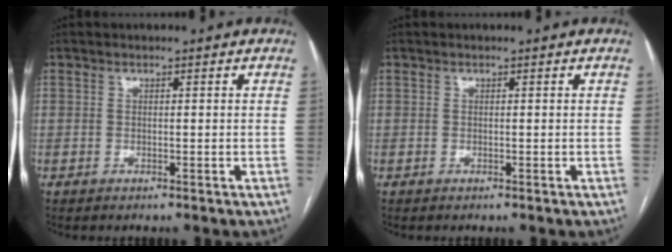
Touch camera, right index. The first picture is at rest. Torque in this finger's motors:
{"motor_torque": [0.00, 0.00, 0.00, 0.00]}